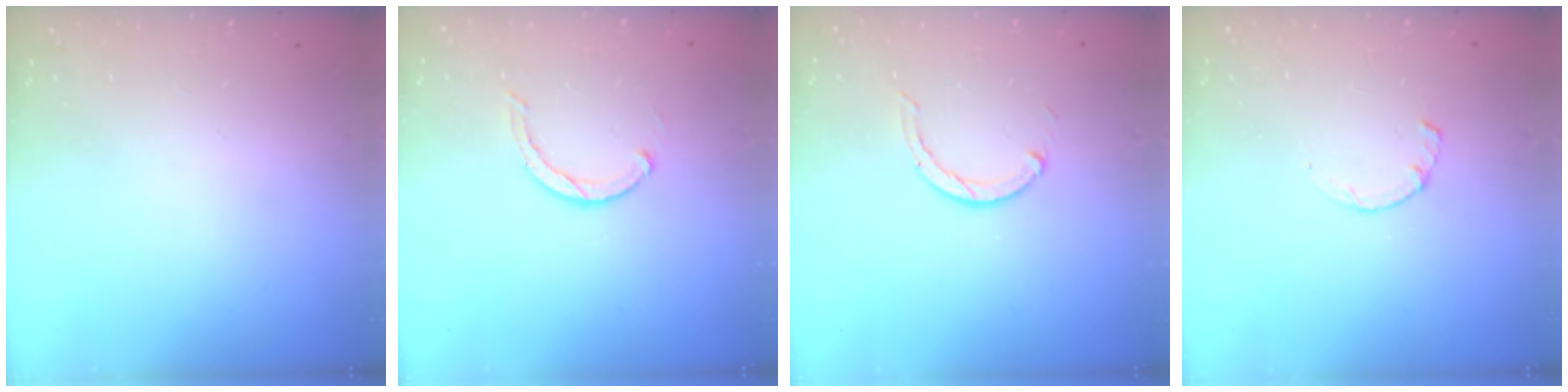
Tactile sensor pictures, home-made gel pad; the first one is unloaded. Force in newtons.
{"total": 3.6, "press": 3.6, "slide": 0.6}
{"total": 2.2, "press": 2.2, "slide": 0.3}
{"total": 1.7, "press": 1.7, "slide": 0.3}